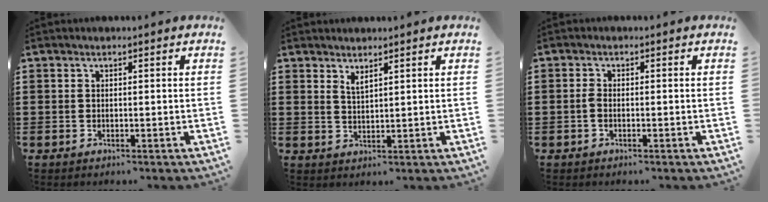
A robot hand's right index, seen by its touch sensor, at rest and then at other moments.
{"total": 1.8, "force": [1.6, 0.3, 0.8], "torque": [-0.017, 0.002, 0.029]}
{"total": 1.3, "force": [-0.5, 0.5, 1.1], "torque": [-0.030, -0.004, -0.011]}